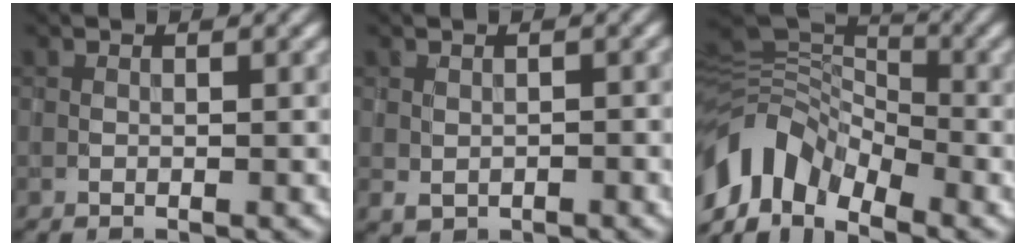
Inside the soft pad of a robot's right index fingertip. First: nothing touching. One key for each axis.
{"total": 1.3, "fx": -0.4, "fy": 1.0, "fz": 0.8, "tx": -0.012, "ty": -0.005, "tz": 0.000}
{"total": 8.4, "fx": -4.2, "fy": 5.3, "fz": 5.0, "tx": -0.094, "ty": 0.005, "tz": -0.094}